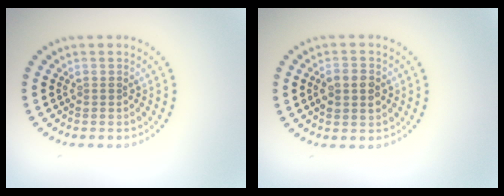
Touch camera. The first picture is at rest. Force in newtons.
{"total": 2.8, "press": 2.8, "slide": 0.1}